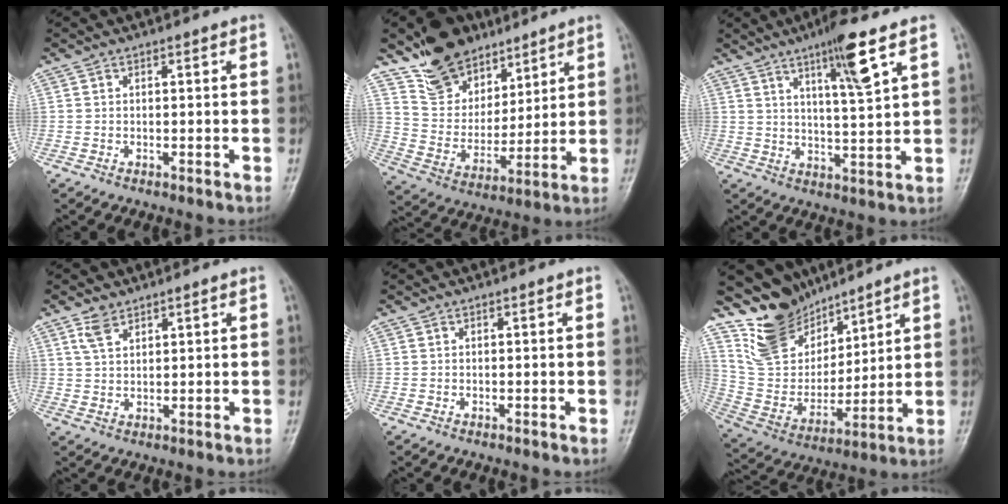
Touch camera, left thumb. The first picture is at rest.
{"total": 15.1, "force": [10.8, 9.1, 5.4], "torque": [-0.048, -0.059, 0.204]}
{"total": 9.8, "force": [5.4, 0.7, 8.1], "torque": [-0.137, -0.031, 0.091]}
{"total": 3.5, "force": [2.3, 1.8, 1.8], "torque": [-0.033, -0.007, 0.054]}
{"total": 0.0}
{"total": 14.3, "force": [11.4, 7.7, 3.7], "torque": [-0.031, -0.080, 0.234]}